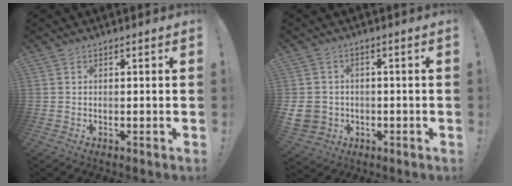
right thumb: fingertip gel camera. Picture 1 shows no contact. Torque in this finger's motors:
{"motor_torque": [0.01, -0.03, 0.61, -0.26, -0.02]}